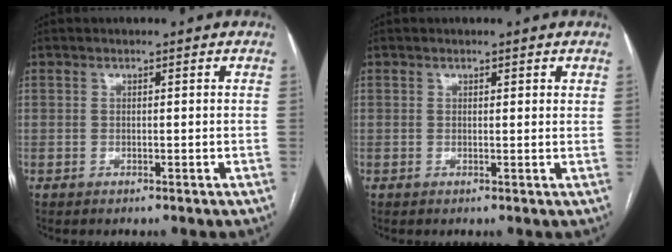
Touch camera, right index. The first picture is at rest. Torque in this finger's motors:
{"motor_torque": [-0.15, -0.02, -0.04, -0.01]}